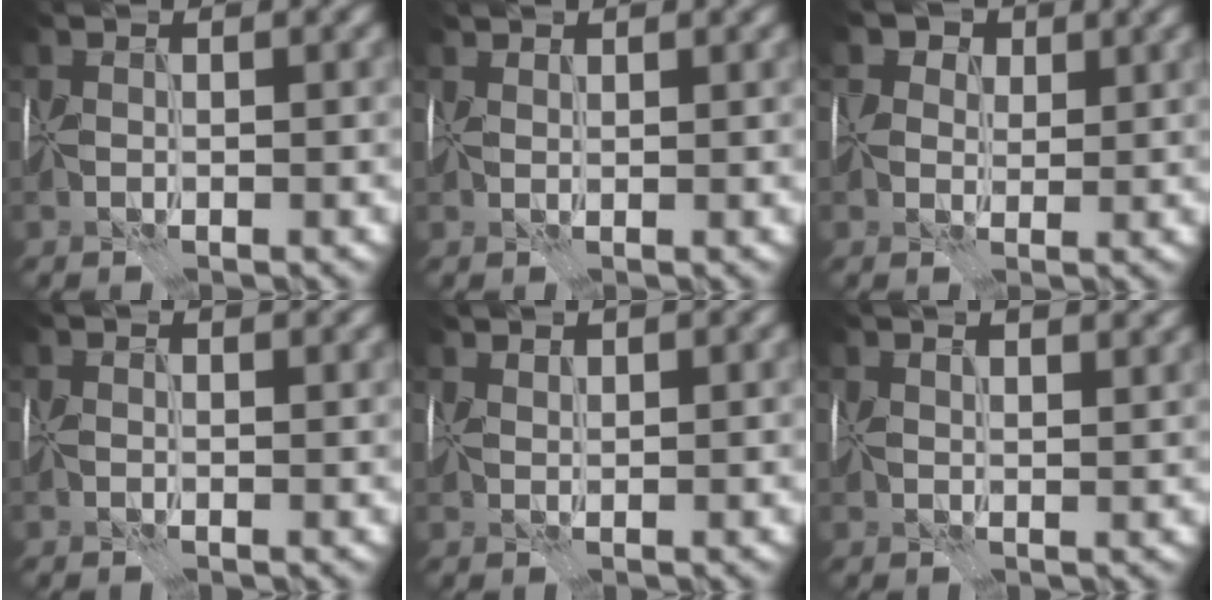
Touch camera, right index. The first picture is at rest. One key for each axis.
{"total": 1.3, "fx": 1.2, "fy": 0.4, "fz": 0.3, "tx": -0.011, "ty": 0.004, "tz": 0.024}
{"total": 3.7, "fx": 1.9, "fy": 2.8, "fz": 1.4, "tx": -0.029, "ty": -0.003, "tz": 0.028}
{"total": 1.0, "fx": 0.7, "fy": 0.5, "fz": 0.4, "tx": -0.011, "ty": 0.000, "tz": 0.011}
{"total": 2.2, "fx": 2.0, "fy": 0.5, "fz": 0.7, "tx": -0.015, "ty": 0.004, "tz": 0.035}
{"total": 6.0, "fx": 3.8, "fy": 2.5, "fz": 3.8, "tx": -0.055, "ty": 0.031, "tz": 0.043}